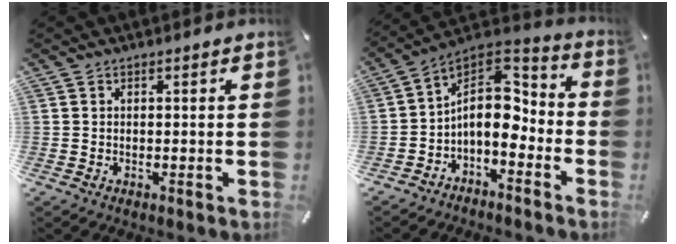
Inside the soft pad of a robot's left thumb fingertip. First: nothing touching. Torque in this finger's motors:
{"motor_torque": [0.84, 3.53, 0.95, 1.23, 0.04]}